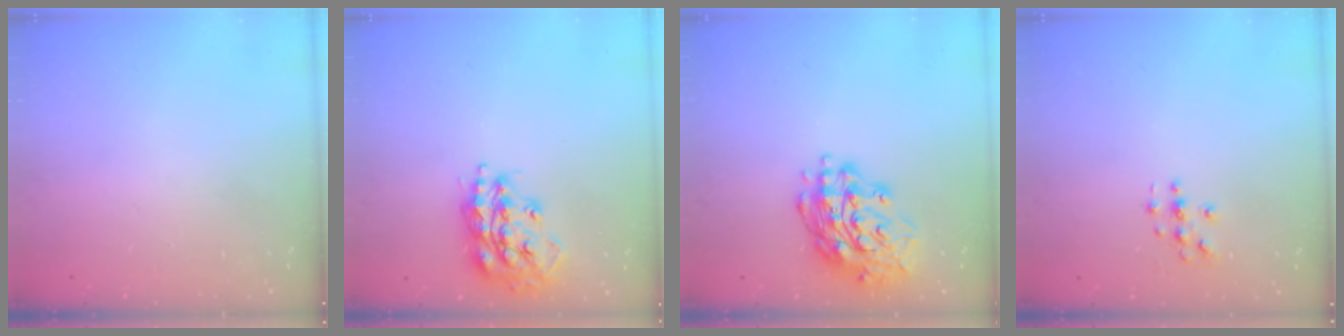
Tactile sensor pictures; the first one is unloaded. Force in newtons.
{"total": 17.0, "press": 16.9, "slide": 1.4}
{"total": 16.6, "press": 16.6, "slide": 1.6}
{"total": 3.4, "press": 3.4, "slide": 0.2}